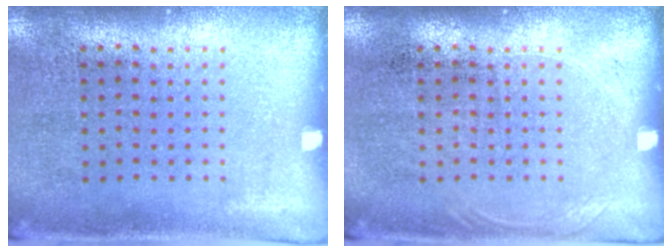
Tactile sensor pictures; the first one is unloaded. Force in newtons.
{"total": 0.7, "press": 0.6, "slide": 0.2}